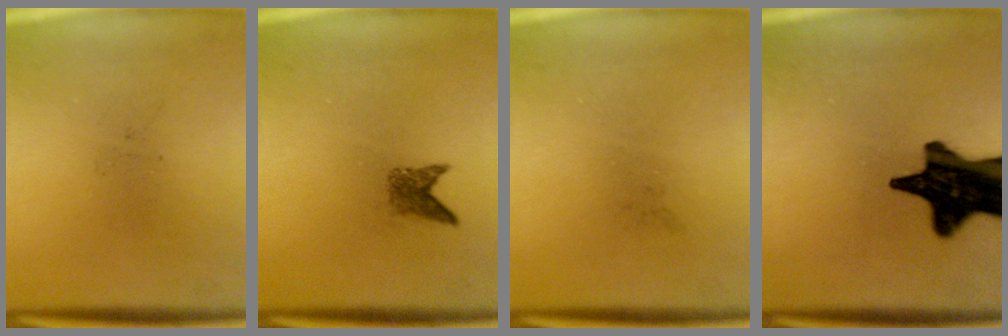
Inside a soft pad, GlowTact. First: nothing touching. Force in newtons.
{"total": 1.9}
{"total": 0.0}
{"total": 18.9}